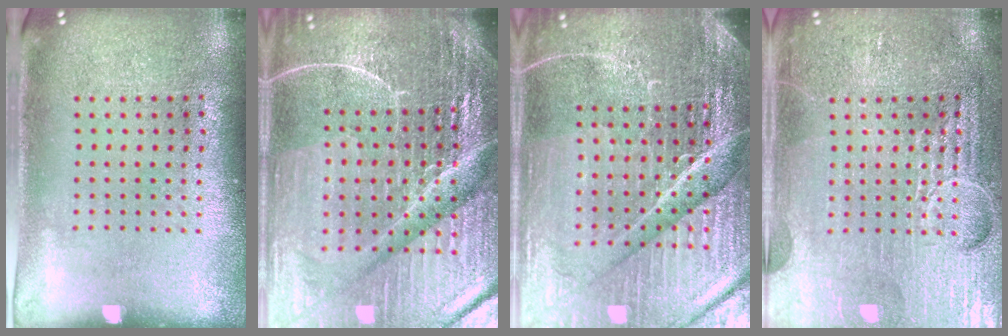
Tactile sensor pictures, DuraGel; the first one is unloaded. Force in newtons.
{"total": 7.0, "press": 6.1, "slide": 3.4}
{"total": 6.3, "press": 5.7, "slide": 2.9}
{"total": 4.0, "press": 4.0, "slide": 0.5}